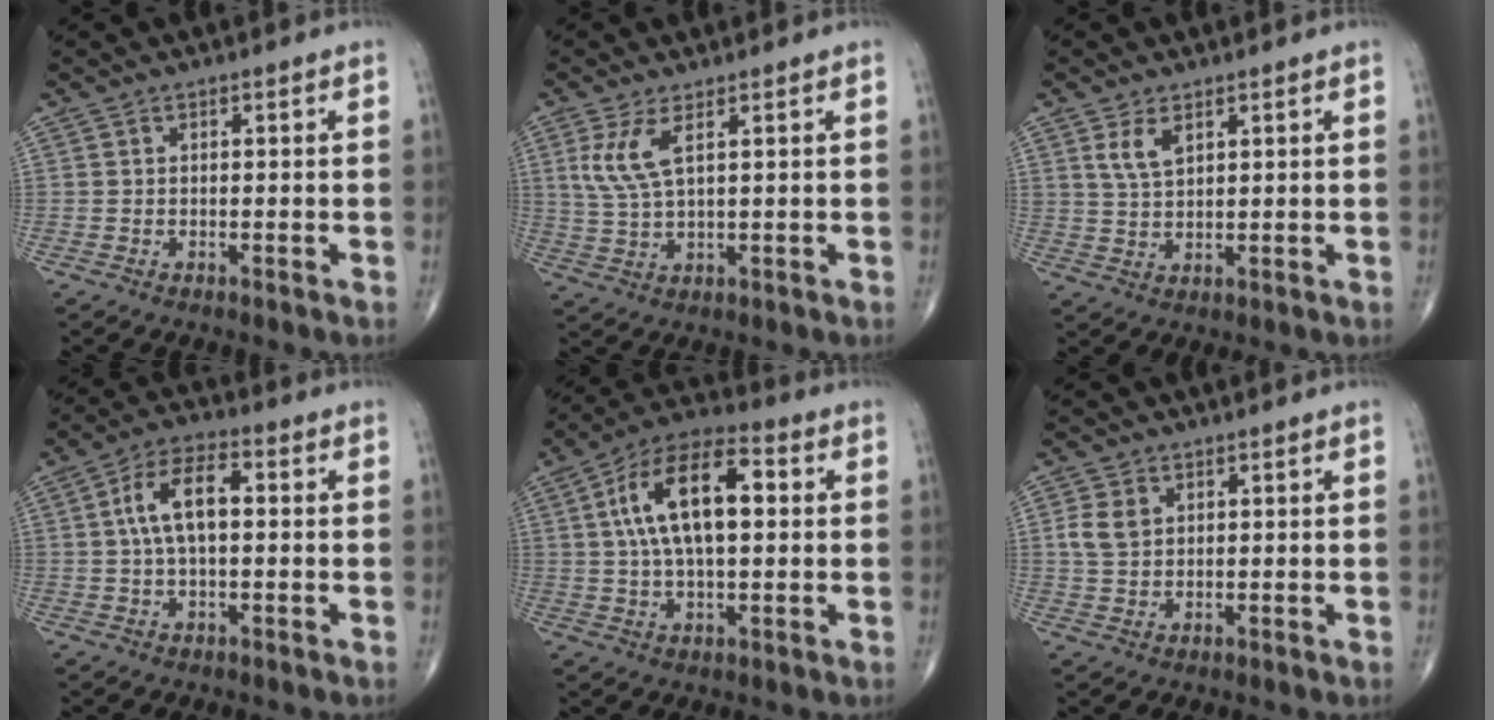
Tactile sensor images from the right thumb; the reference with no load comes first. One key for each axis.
{"total": 6.0, "fx": 2.4, "fy": 1.9, "fz": 5.2, "tx": -0.126, "ty": -0.009, "tz": 0.057}
{"total": 4.2, "fx": 2.2, "fy": 2.1, "fz": 2.9, "tx": -0.054, "ty": -0.010, "tz": 0.048}
{"total": 9.3, "fx": 1.0, "fy": 4.5, "fz": 8.0, "tx": -0.150, "ty": 0.024, "tz": 0.012}
{"total": 16.1, "fx": 2.7, "fy": 7.6, "fz": 14.0, "tx": -0.246, "ty": 0.026, "tz": 0.042}
{"total": 4.2, "fx": 1.2, "fy": 3.1, "fz": 2.6, "tx": -0.048, "ty": 0.001, "tz": 0.026}